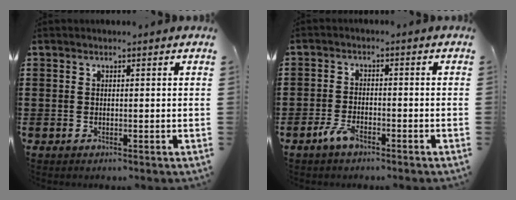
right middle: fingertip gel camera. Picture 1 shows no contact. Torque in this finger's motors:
{"motor_torque": [1.64, 0.04, -0.09, -0.05]}